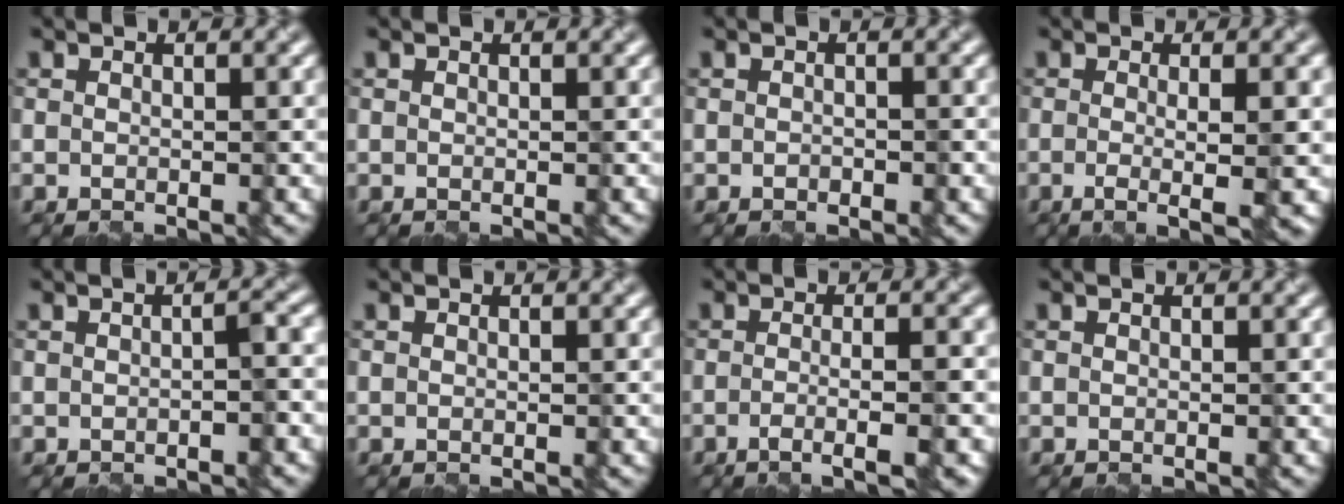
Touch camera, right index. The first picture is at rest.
{"total": 0.0}
{"total": 0.8, "force": [-0.5, 0.3, 0.5], "torque": [-0.006, 0.003, -0.007]}
{"total": 4.7, "force": [-0.4, 1.3, 4.5], "torque": [-0.061, -0.003, -0.006]}
{"total": 1.9, "force": [-0.4, 0.3, 1.8], "torque": [-0.022, 0.006, -0.006]}
{"total": 0.0}
{"total": 5.2, "force": [-1.8, 1.5, 4.6], "torque": [-0.051, -0.001, -0.027]}
{"total": 0.0}